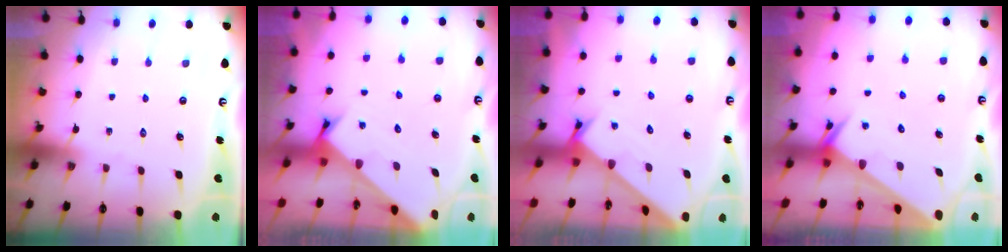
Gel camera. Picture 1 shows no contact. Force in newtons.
{"total": 2.6, "press": 2.6, "slide": 0.2}
{"total": 1.7, "press": 1.7, "slide": 0.1}
{"total": 2.6, "press": 2.6, "slide": 0.1}